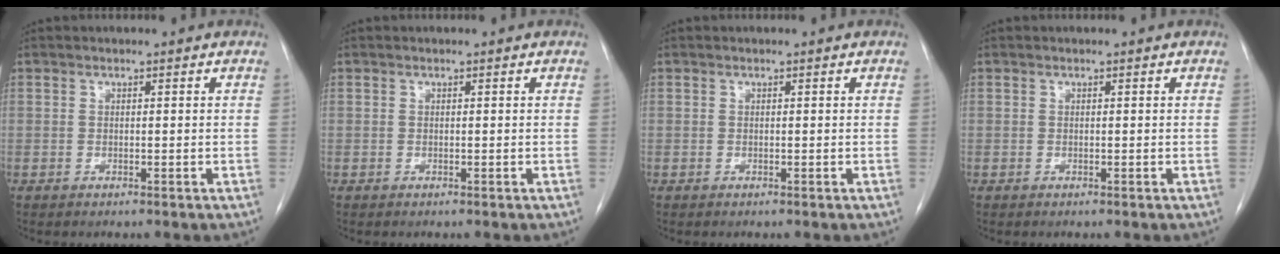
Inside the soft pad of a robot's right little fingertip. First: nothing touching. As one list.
[{"total": 0.0}, {"total": 0.0}, {"total": 0.0}]